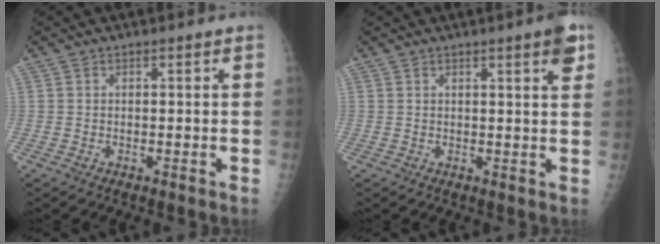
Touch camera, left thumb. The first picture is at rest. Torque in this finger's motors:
{"motor_torque": [0.94, 0.76, 0.52, -0.32, 0.11]}